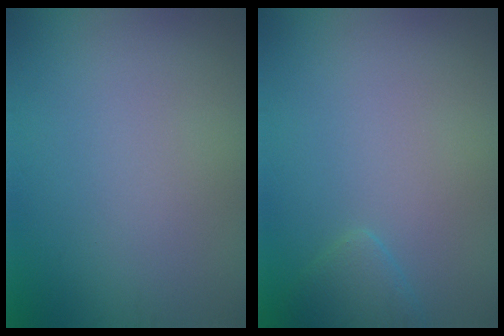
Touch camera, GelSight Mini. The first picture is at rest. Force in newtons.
{"total": 1.7, "press": 1.7, "slide": 0.2}